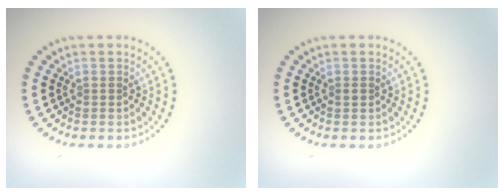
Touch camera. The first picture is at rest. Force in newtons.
{"total": 0.5, "press": 0.5, "slide": 0.1}